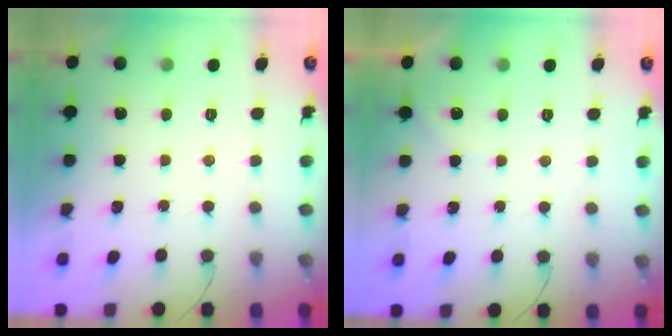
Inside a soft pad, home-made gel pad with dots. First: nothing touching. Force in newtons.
{"total": 2.2, "press": 2.2, "slide": 0.3}